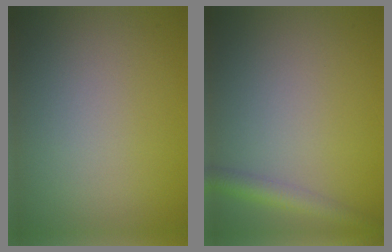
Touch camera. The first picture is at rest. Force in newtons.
{"total": 2.7, "press": 2.7, "slide": 0.1}